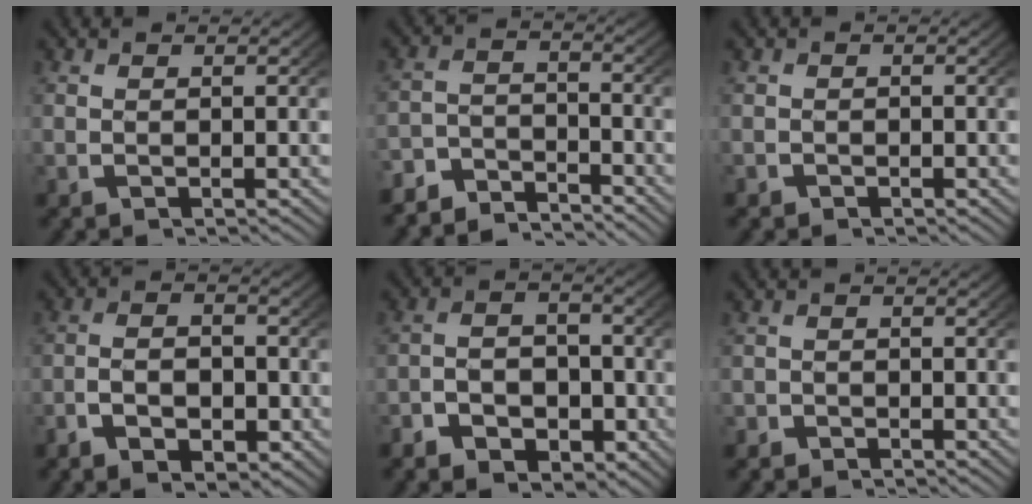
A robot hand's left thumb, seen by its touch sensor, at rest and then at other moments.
{"total": 4.8, "force": [-4.4, 1.7, 0.9], "torque": [-0.003, -0.016, -0.081]}
{"total": 1.2, "force": [-0.6, 1.0, 0.0], "torque": [0.003, -0.007, -0.012]}
{"total": 4.1, "force": [-1.4, 2.5, 2.9], "torque": [-0.054, -0.013, -0.026]}
{"total": 5.9, "force": [-2.3, 4.2, 3.5], "torque": [-0.055, -0.023, -0.035]}
{"total": 1.6, "force": [-1.3, 0.9, -0.2], "torque": [0.011, -0.008, -0.026]}